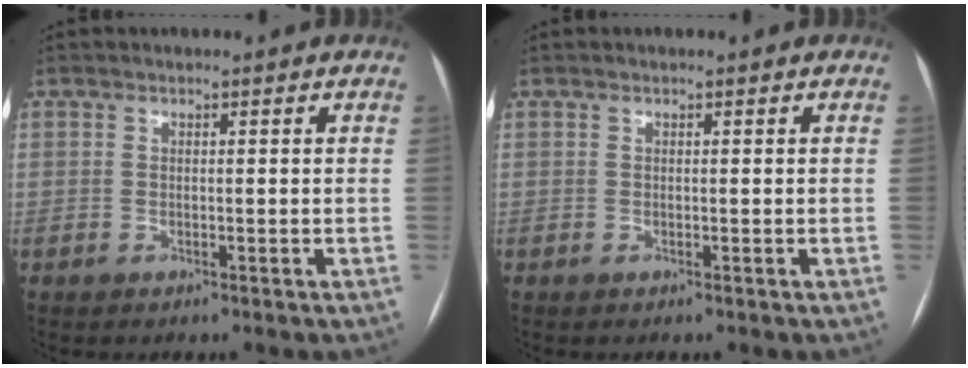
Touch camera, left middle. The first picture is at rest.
{"total": 0.0}